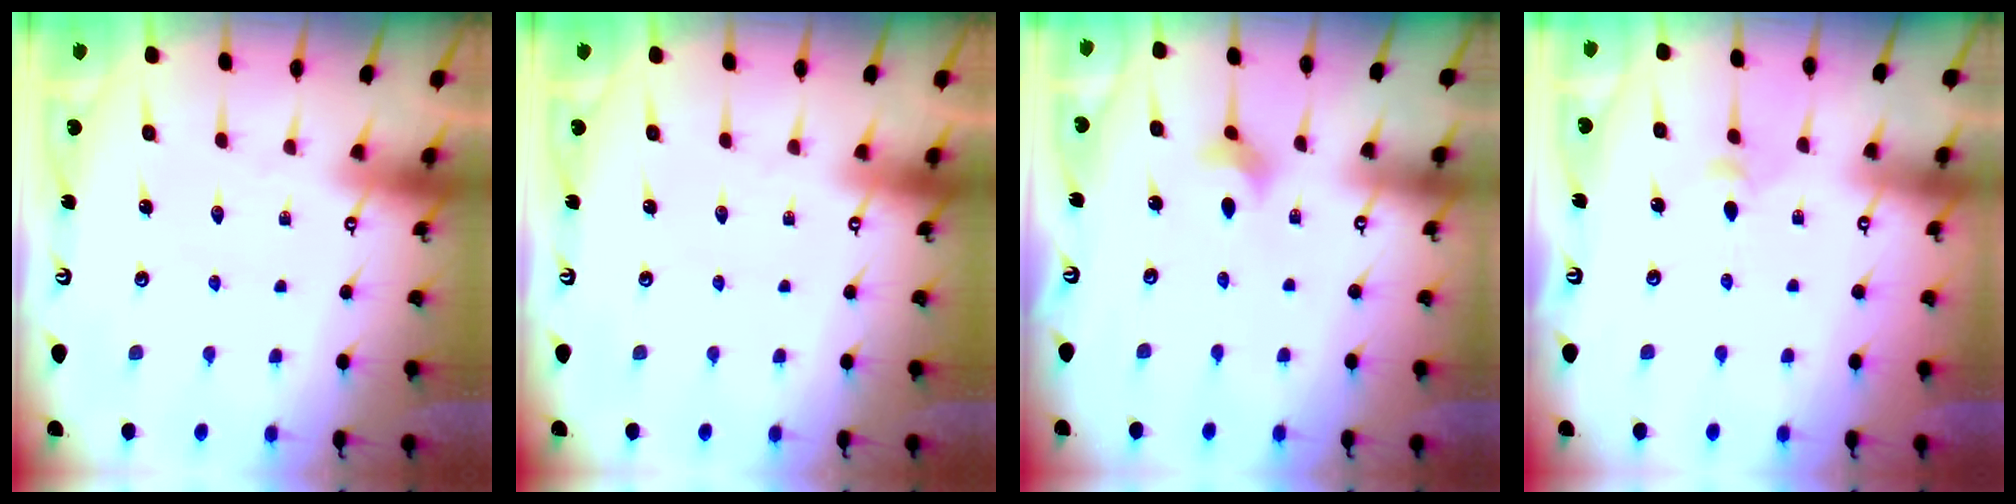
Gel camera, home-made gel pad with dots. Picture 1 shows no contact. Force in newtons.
{"total": 0.0}
{"total": 2.9, "press": 2.8, "slide": 0.6}
{"total": 4.2, "press": 4.1, "slide": 0.9}